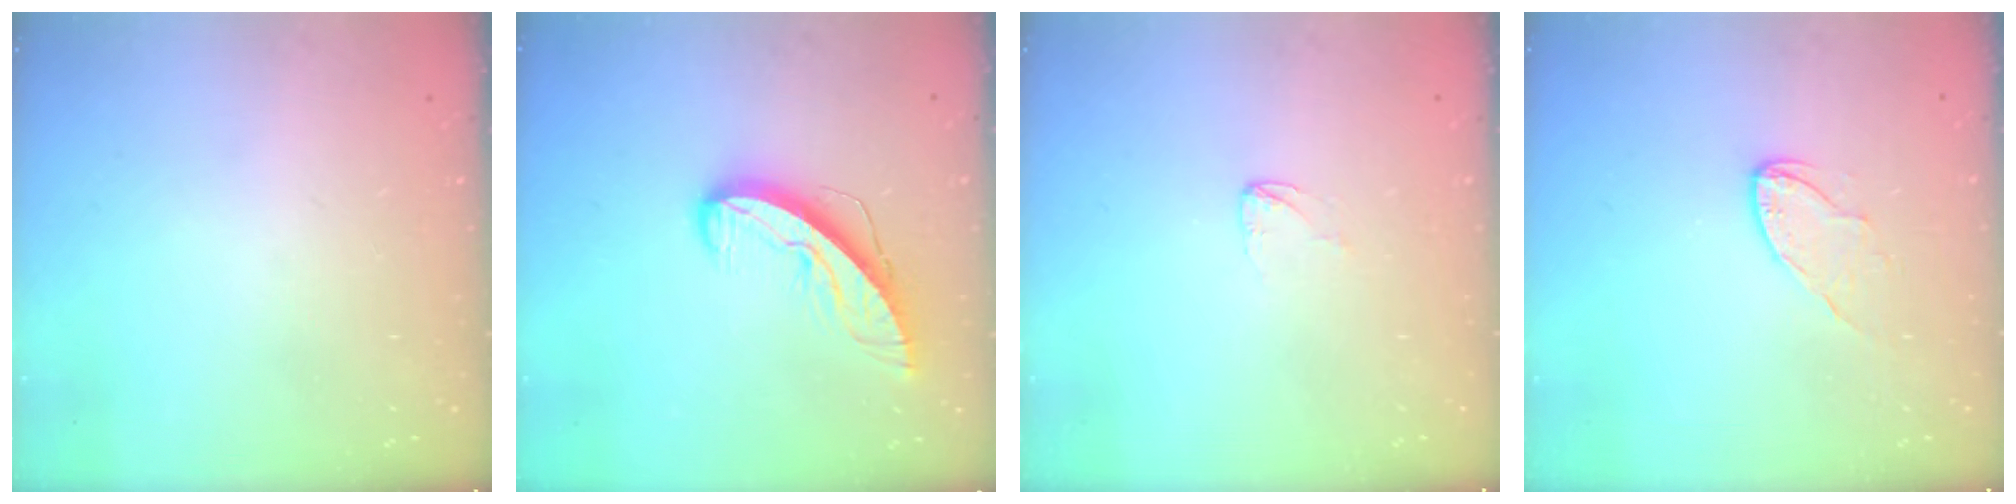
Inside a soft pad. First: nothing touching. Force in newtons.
{"total": 9.1, "press": 9.1, "slide": 0.6}
{"total": 3.0, "press": 3.0, "slide": 0.1}
{"total": 6.3, "press": 6.3, "slide": 0.2}